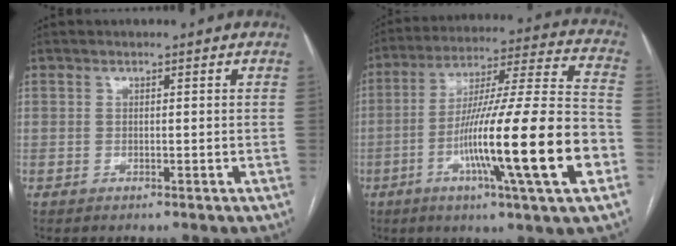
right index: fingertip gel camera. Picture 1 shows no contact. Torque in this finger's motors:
{"motor_torque": [2.04, -0.10, 0.95, 0.21]}